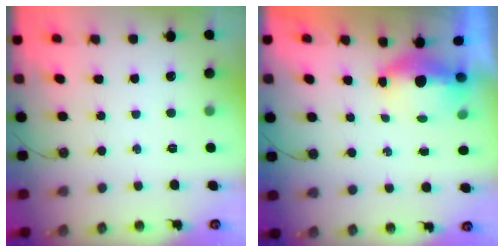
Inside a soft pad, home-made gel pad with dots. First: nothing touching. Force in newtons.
{"total": 14.6, "press": 6.9, "slide": 12.8}